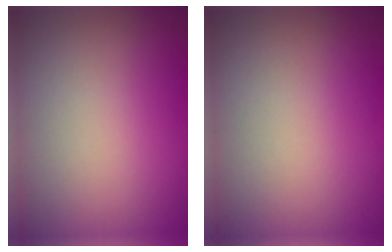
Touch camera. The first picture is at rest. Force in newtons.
{"total": 0.0}